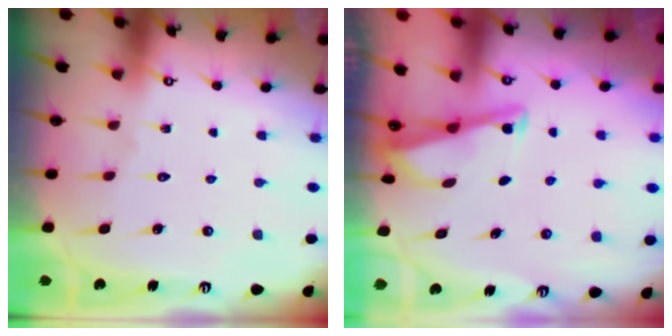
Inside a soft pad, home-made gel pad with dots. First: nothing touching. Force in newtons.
{"total": 2.8, "press": 2.8, "slide": 0.3}